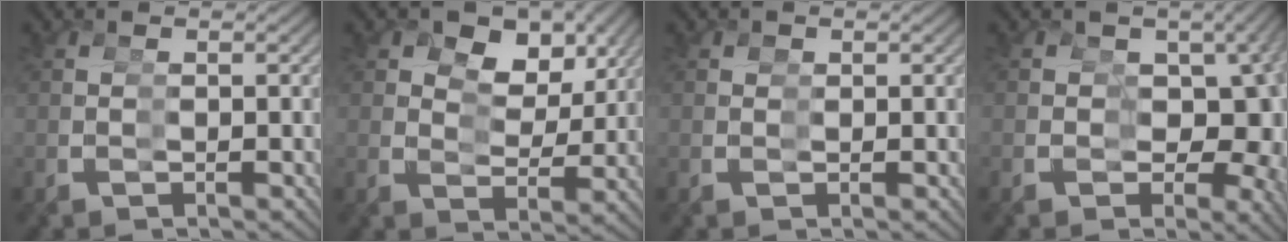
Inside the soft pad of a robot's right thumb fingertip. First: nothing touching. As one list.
[{"total": 5.5, "force": [3.0, 3.6, 2.9], "torque": [-0.032, -0.009, 0.048]}, {"total": 0.6, "force": [0.3, 0.5, -0.1], "torque": [0.004, -0.006, 0.007]}, {"total": 9.6, "force": [-0.1, 7.7, 5.8], "torque": [-0.072, -0.038, 0.017]}]